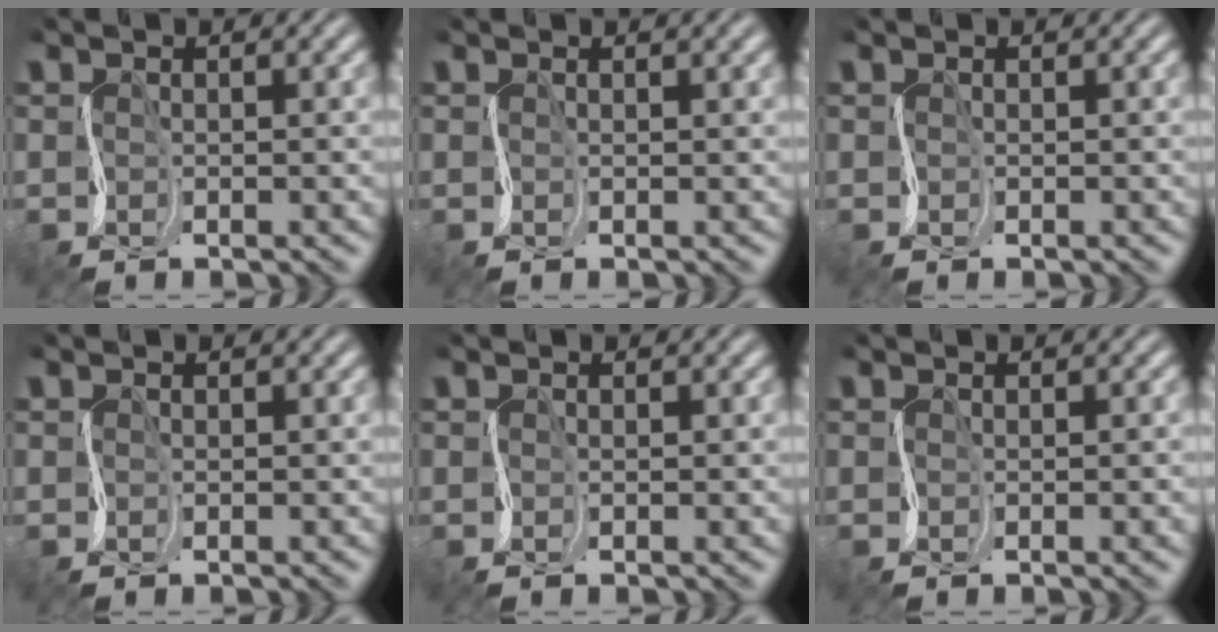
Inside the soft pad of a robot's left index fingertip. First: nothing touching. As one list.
[{"total": 0.9, "force": [0.8, 0.1, 0.3], "torque": [-0.005, -0.002, 0.002]}, {"total": 0.0}, {"total": 0.0}, {"total": 0.0}, {"total": 2.1, "force": [-0.3, 0.9, 1.9], "torque": [-0.008, 0.002, -0.010]}]